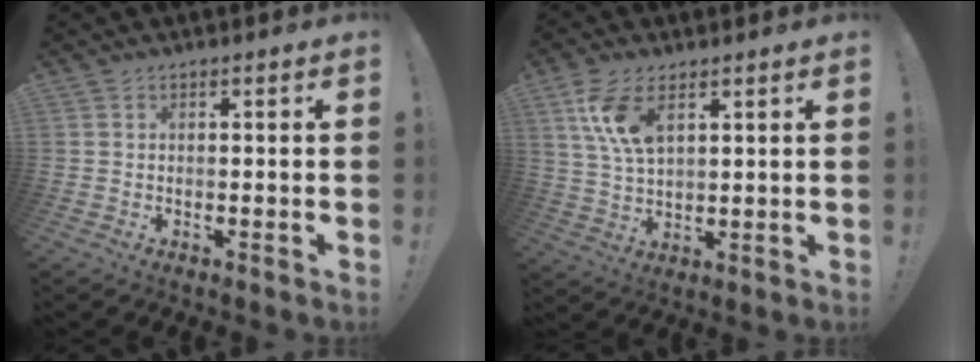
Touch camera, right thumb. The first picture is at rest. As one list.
[{"total": 10.1, "force": [5.1, 4.9, 7.2], "torque": [-0.143, -0.016, 0.094]}]